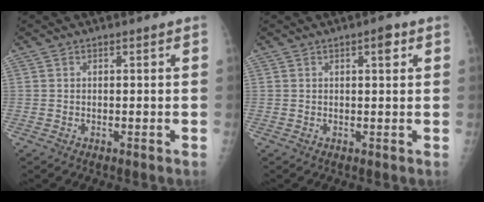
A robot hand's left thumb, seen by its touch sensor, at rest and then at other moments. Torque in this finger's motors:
{"motor_torque": [0.10, 0.18, 0.21, 0.12, 0.08]}